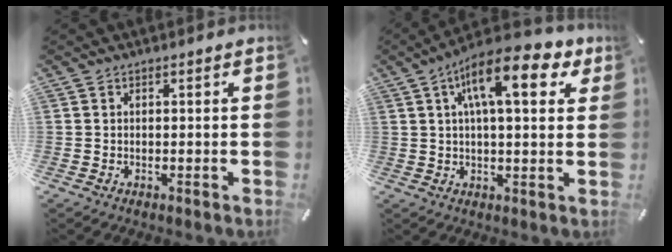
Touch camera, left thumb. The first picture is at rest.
{"total": 15.1, "force": [6.4, 5.5, 12.6], "torque": [-0.197, -0.010, 0.100]}